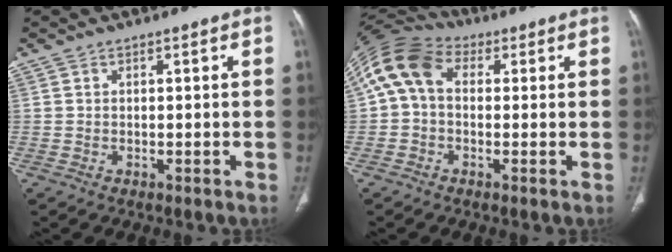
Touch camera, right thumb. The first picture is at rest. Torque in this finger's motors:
{"motor_torque": [0.62, 0.62, 0.44, -0.23, 0.13]}